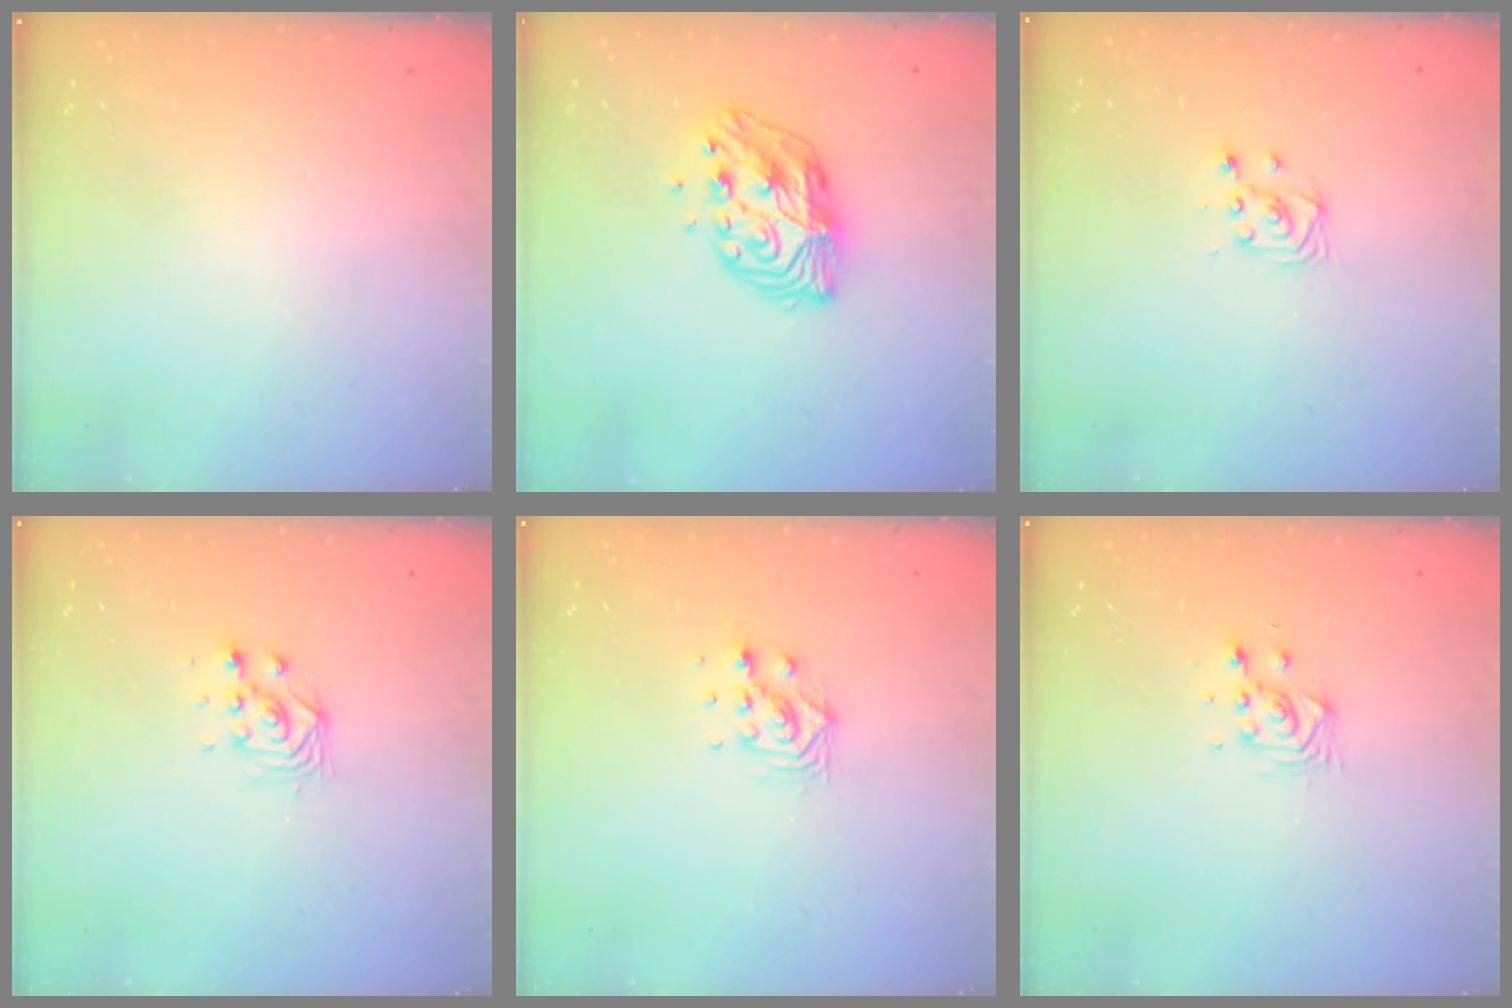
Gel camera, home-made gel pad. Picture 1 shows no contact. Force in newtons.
{"total": 11.3, "press": 11.3, "slide": 0.7}
{"total": 3.5, "press": 3.5, "slide": 0.4}
{"total": 2.9, "press": 2.8, "slide": 0.8}
{"total": 7.0, "press": 7.0, "slide": 0.5}
{"total": 3.9, "press": 3.8, "slide": 0.6}